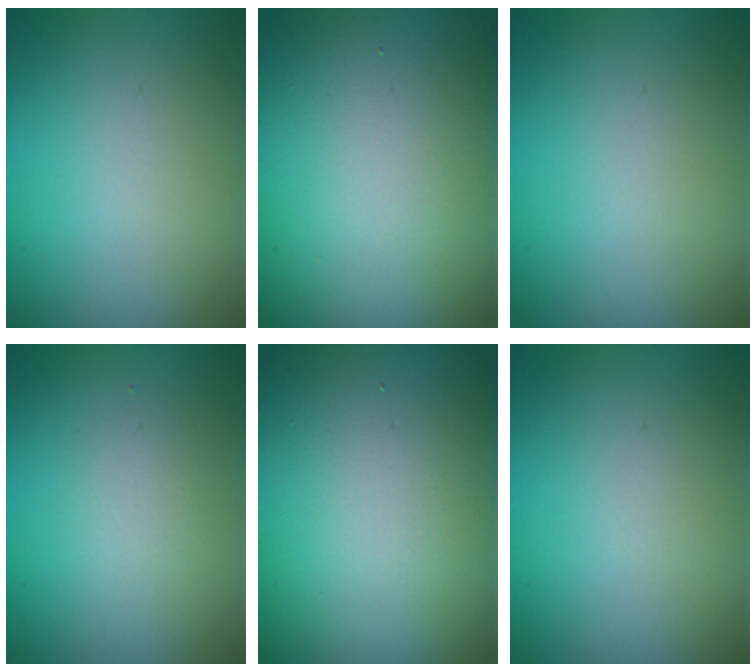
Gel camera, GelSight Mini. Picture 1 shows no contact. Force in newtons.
{"total": 19.4, "press": 19.3, "slide": 1.7}
{"total": 0.0}
{"total": 1.3, "press": 1.3, "slide": 0.1}
{"total": 22.7, "press": 22.7, "slide": 1.2}
{"total": 0.0}